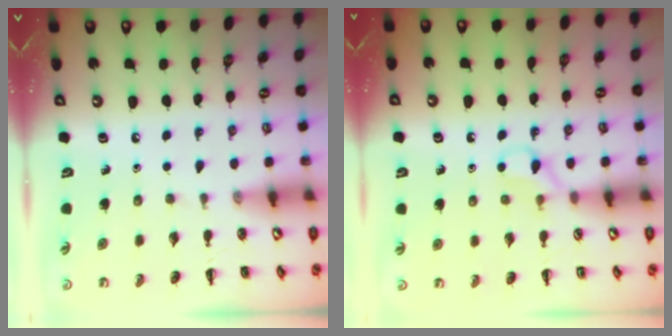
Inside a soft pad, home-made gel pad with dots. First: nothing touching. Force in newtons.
{"total": 5.4, "press": 5.1, "slide": 1.5}